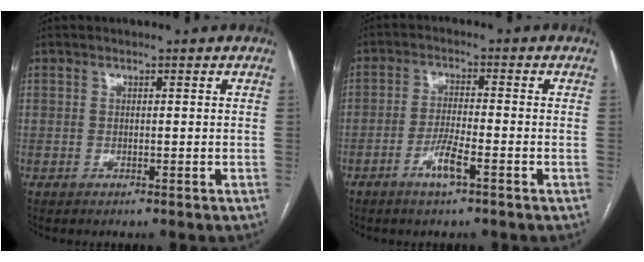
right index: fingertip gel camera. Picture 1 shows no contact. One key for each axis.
{"total": 4.3, "fx": -2.4, "fy": 0.2, "fz": 3.6, "tx": -0.070, "ty": -0.003, "tz": -0.048}